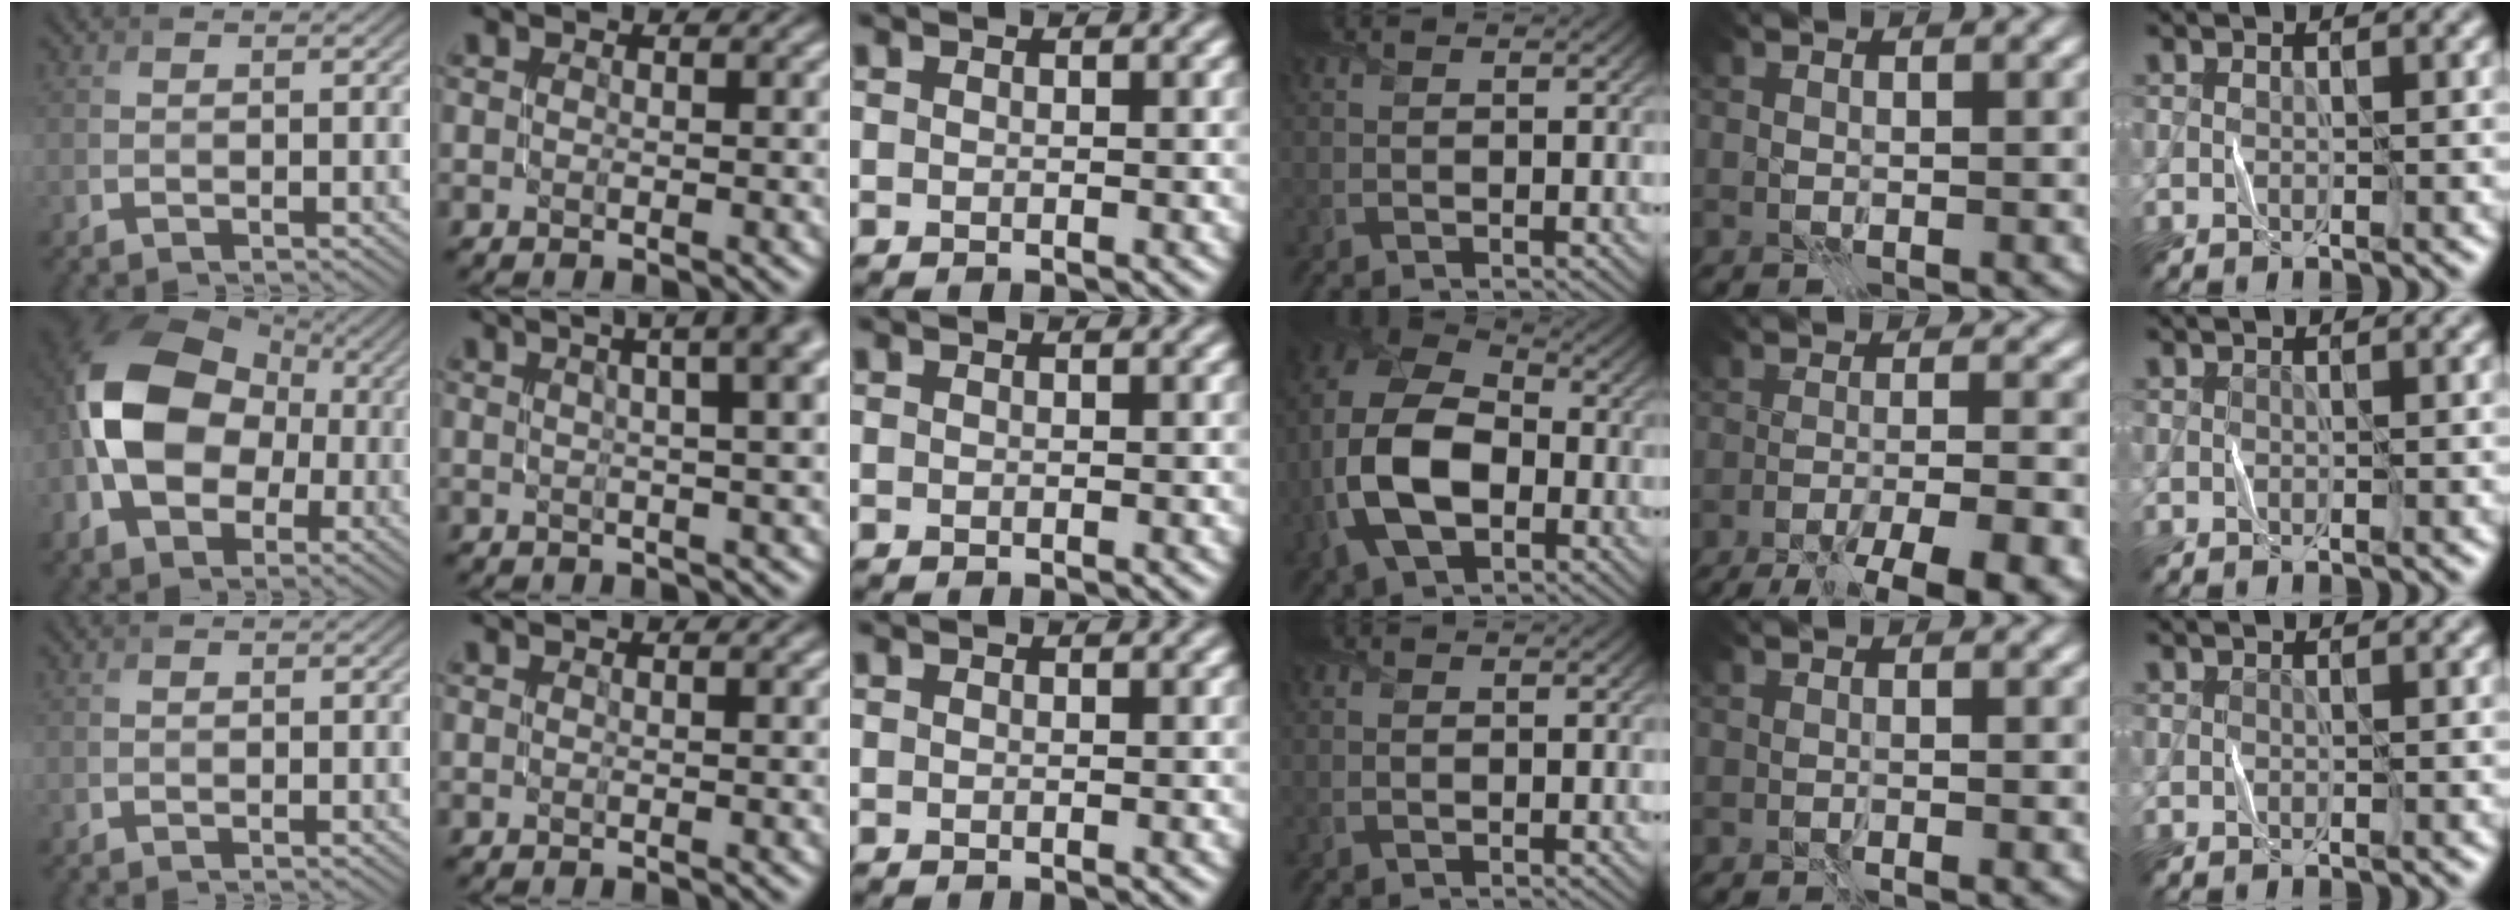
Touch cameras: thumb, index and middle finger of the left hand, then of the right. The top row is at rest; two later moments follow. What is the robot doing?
{"motion": "fold", "object": "scarf"}